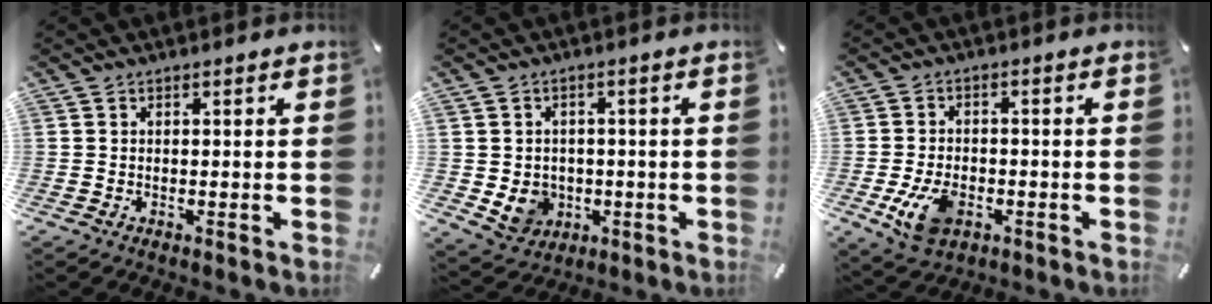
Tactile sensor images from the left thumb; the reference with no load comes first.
{"total": 6.7, "force": [-0.5, 6.4, 2.0], "torque": [-0.033, -0.004, -0.004]}
{"total": 8.5, "force": [-2.9, 5.7, 5.7], "torque": [-0.111, 0.001, -0.053]}